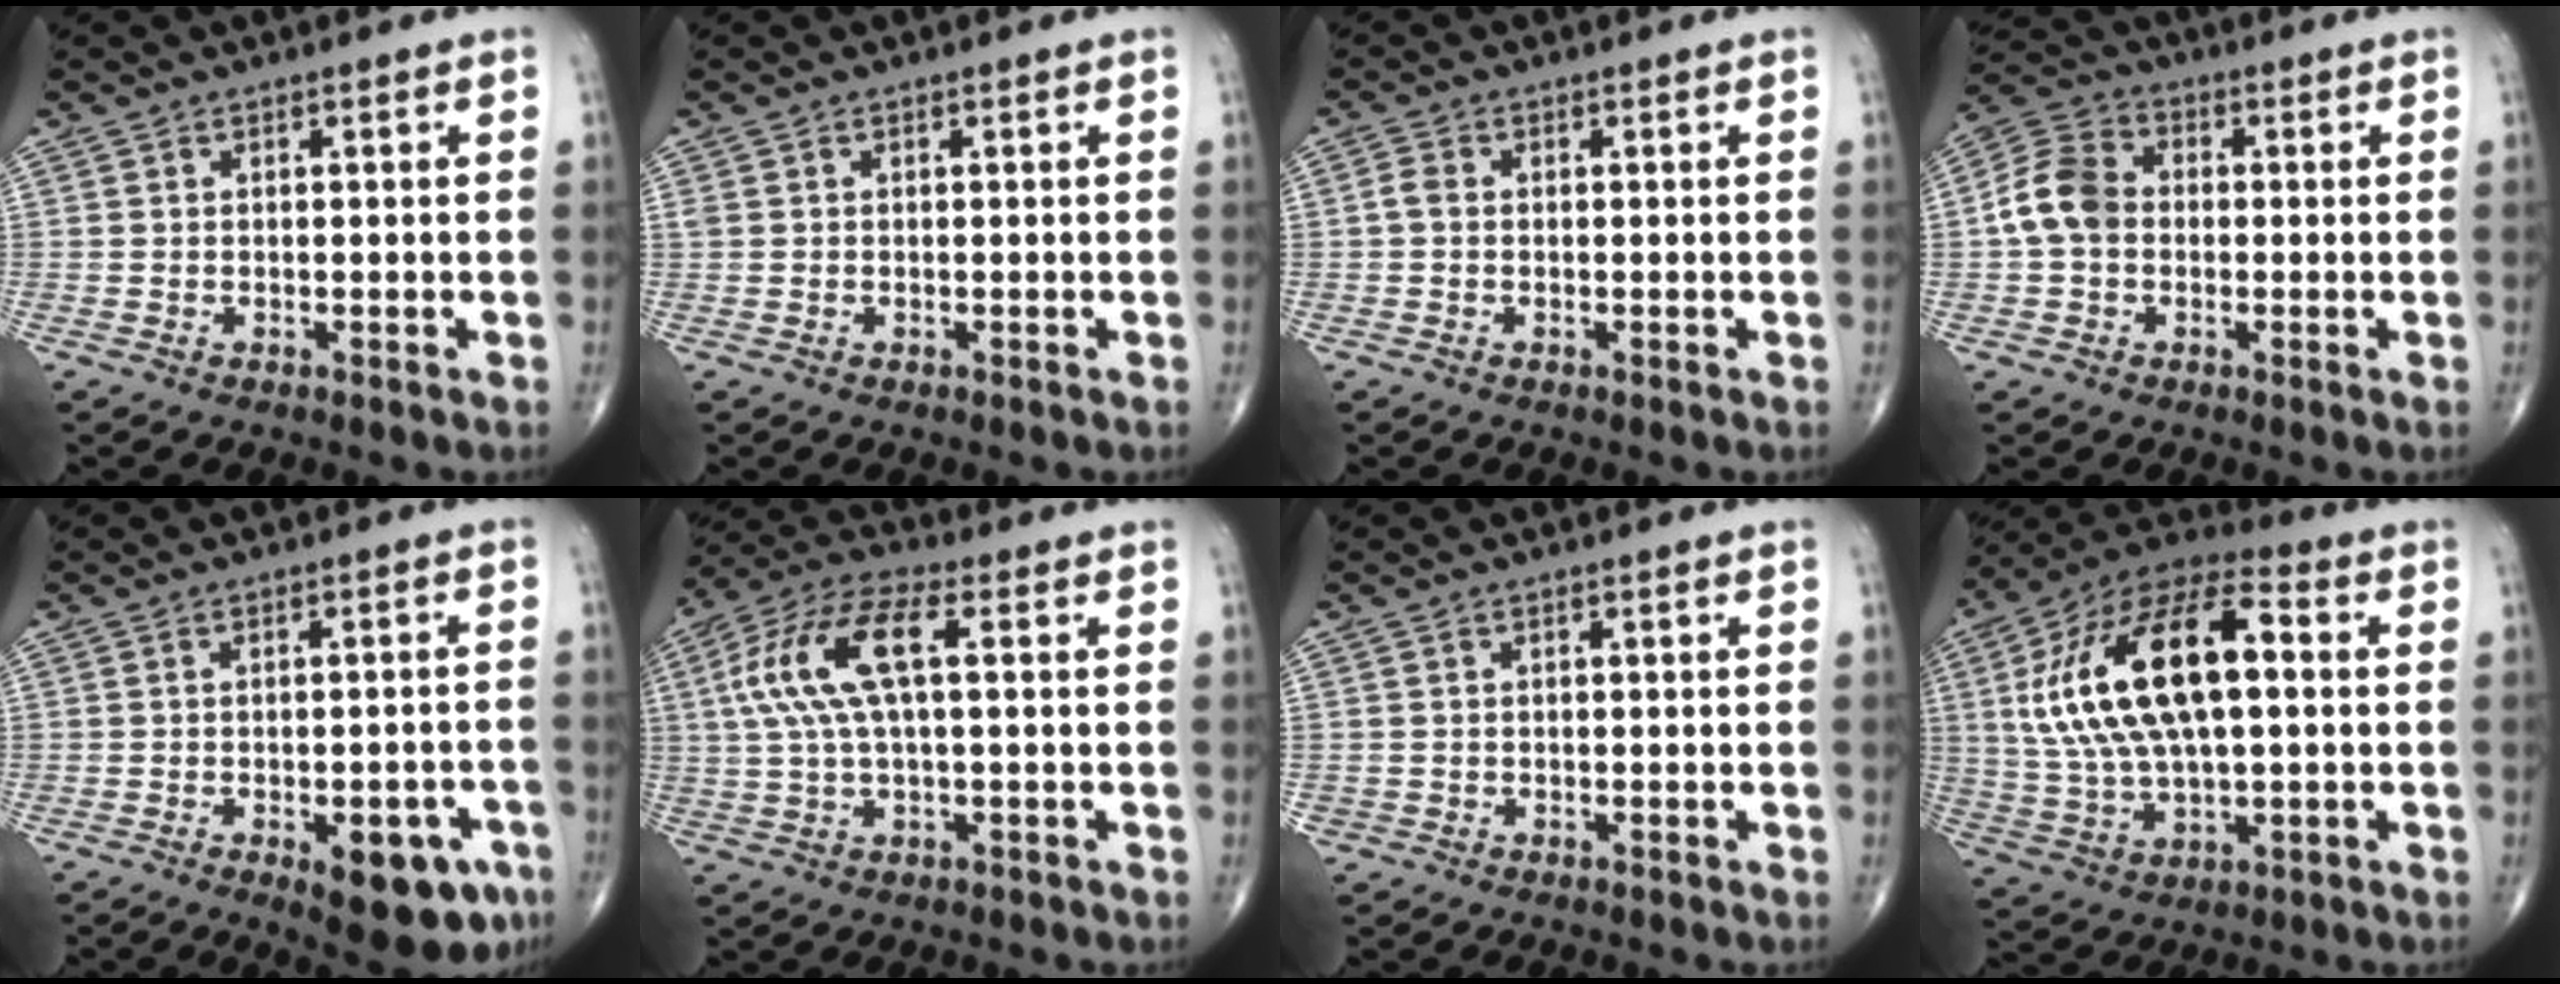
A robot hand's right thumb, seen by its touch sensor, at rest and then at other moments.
{"total": 0.6, "force": [0.2, 0.5, 0.2], "torque": [-0.003, 0.006, 0.005]}
{"total": 1.7, "force": [-0.1, 1.3, 1.2], "torque": [-0.022, 0.004, -0.006]}
{"total": 8.4, "force": [-0.4, 6.5, 5.3], "torque": [-0.096, 0.027, -0.020]}
{"total": 11.9, "force": [-5.6, 4.8, 9.3], "torque": [-0.095, 0.018, -0.064]}
{"total": 13.2, "force": [2.3, 5.2, 11.9], "torque": [-0.260, 0.036, 0.042]}
{"total": 0.7, "force": [-0.3, 0.6, 0.0], "torque": [0.007, 0.006, -0.007]}
{"total": 23.4, "force": [3.3, 11.1, 20.3], "torque": [-0.381, 0.023, 0.052]}